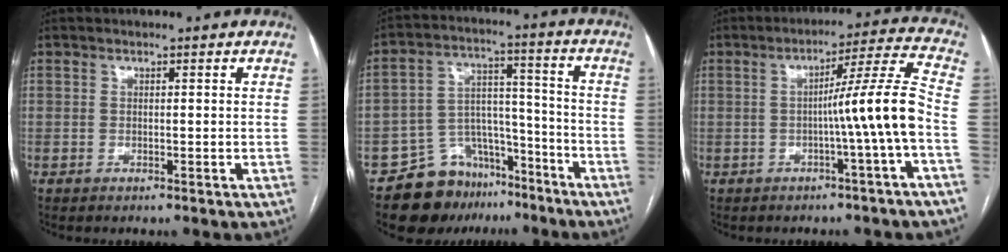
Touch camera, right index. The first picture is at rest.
{"total": 12.0, "force": [-9.1, 7.2, 3.0], "torque": [-0.043, 0.059, -0.144]}
{"total": 9.6, "force": [-2.4, -2.1, 9.1], "torque": [-0.130, 0.018, -0.034]}